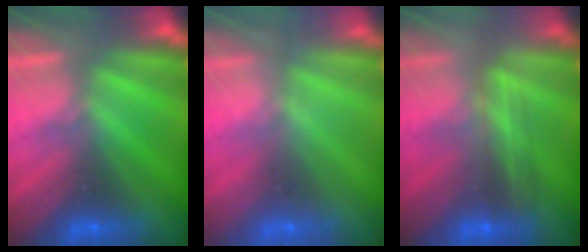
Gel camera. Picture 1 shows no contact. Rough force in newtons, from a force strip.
{"total": 2.5}
{"total": 2.4}